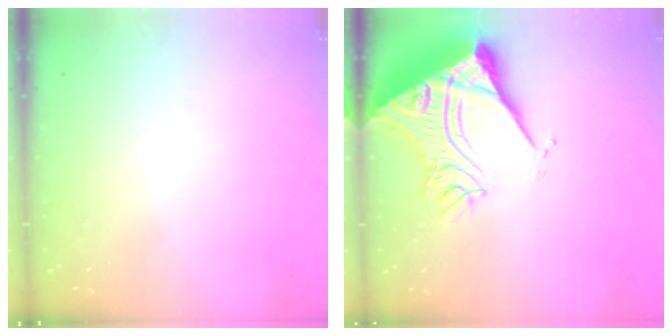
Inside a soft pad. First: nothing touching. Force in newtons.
{"total": 16.3, "press": 16.2, "slide": 1.9}